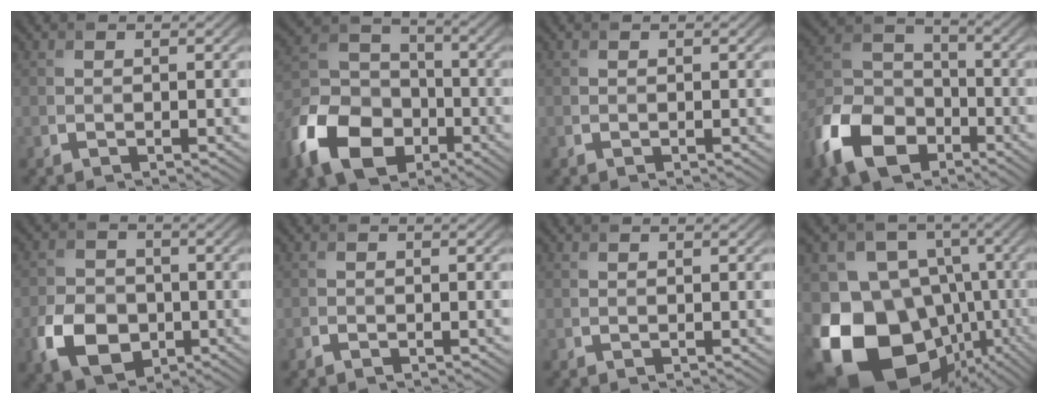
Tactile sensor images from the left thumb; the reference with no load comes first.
{"total": 13.6, "force": [-6.8, 9.2, 7.3], "torque": [-0.186, -0.025, -0.150]}
{"total": 0.0}
{"total": 12.7, "force": [-7.1, 8.0, 6.8], "torque": [-0.169, -0.015, -0.159]}
{"total": 7.8, "force": [-2.8, 5.7, 4.4], "torque": [-0.097, -0.014, -0.059]}
{"total": 0.8, "force": [-0.6, 0.4, 0.4], "torque": [-0.008, -0.002, -0.011]}
{"total": 0.0}
{"total": 20.0, "force": [-7.2, 15.7, 10.1], "torque": [-0.219, -0.037, -0.105]}